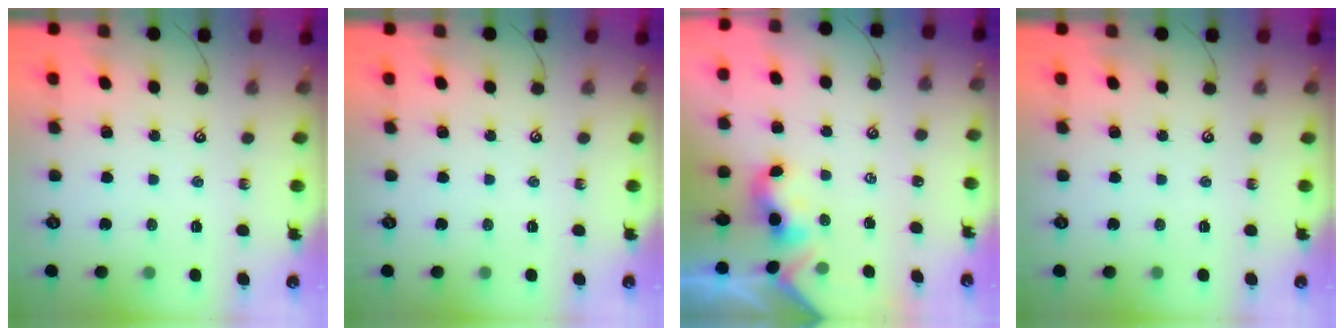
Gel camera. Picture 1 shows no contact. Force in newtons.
{"total": 0.0}
{"total": 2.3, "press": 2.3, "slide": 0.3}
{"total": 0.0}